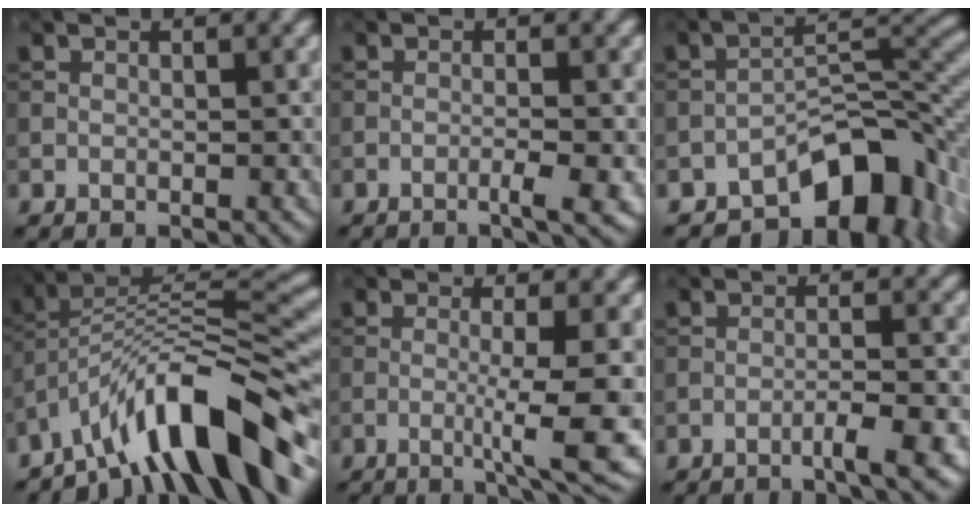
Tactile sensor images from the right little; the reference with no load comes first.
{"total": 2.3, "force": [-1.0, 0.3, 2.1], "torque": [-0.029, 0.003, -0.022]}
{"total": 10.1, "force": [-6.2, 4.7, 6.5], "torque": [-0.074, 0.009, -0.112]}
{"total": 10.9, "force": [-7.1, 2.6, 7.9], "torque": [-0.112, 0.022, -0.126]}
{"total": 7.1, "force": [-1.5, 1.1, 6.9], "torque": [-0.107, -0.010, -0.024]}
{"total": 3.4, "force": [-2.0, 0.4, 2.7], "torque": [-0.035, 0.010, -0.045]}